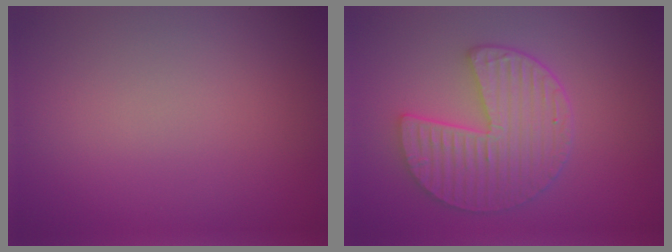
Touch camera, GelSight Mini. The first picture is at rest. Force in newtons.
{"total": 5.4, "press": 4.5, "slide": 3.0}